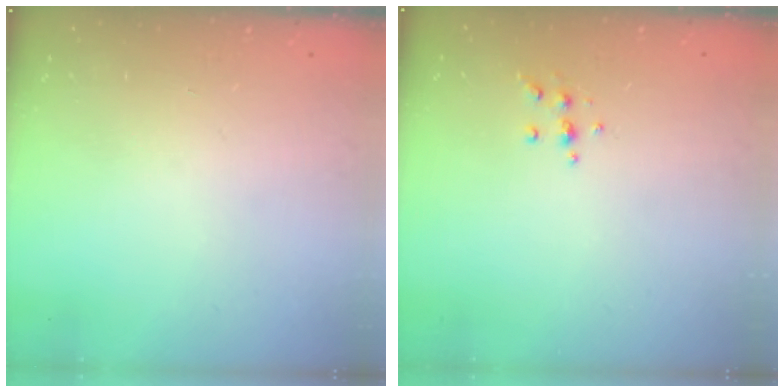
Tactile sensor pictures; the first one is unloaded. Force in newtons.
{"total": 5.4, "press": 5.3, "slide": 0.6}